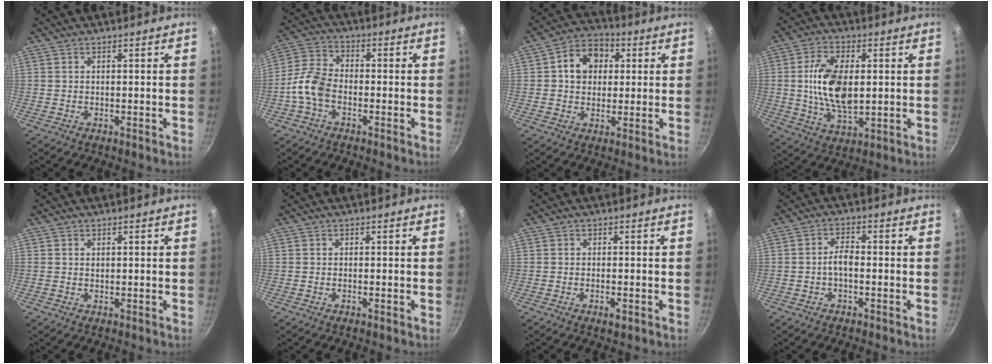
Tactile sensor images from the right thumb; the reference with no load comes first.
{"total": 7.5, "force": [-2.8, 4.6, 5.2], "torque": [-0.105, 0.035, -0.069]}
{"total": 9.7, "force": [2.1, 7.8, 5.2], "torque": [-0.049, 0.012, 0.019]}
{"total": 13.1, "force": [0.9, 7.2, 10.9], "torque": [-0.193, 0.000, 0.018]}
{"total": 0.5, "force": [0.2, 0.4, 0.2], "torque": [-0.002, 0.002, 0.003]}
{"total": 0.6, "force": [-0.3, 0.1, 0.5], "torque": [-0.011, 0.003, -0.007]}
{"total": 2.0, "force": [-1.0, 0.8, 1.6], "torque": [-0.031, 0.004, -0.016]}
{"total": 3.3, "force": [-1.1, 1.5, 2.7], "torque": [-0.046, 0.021, -0.023]}